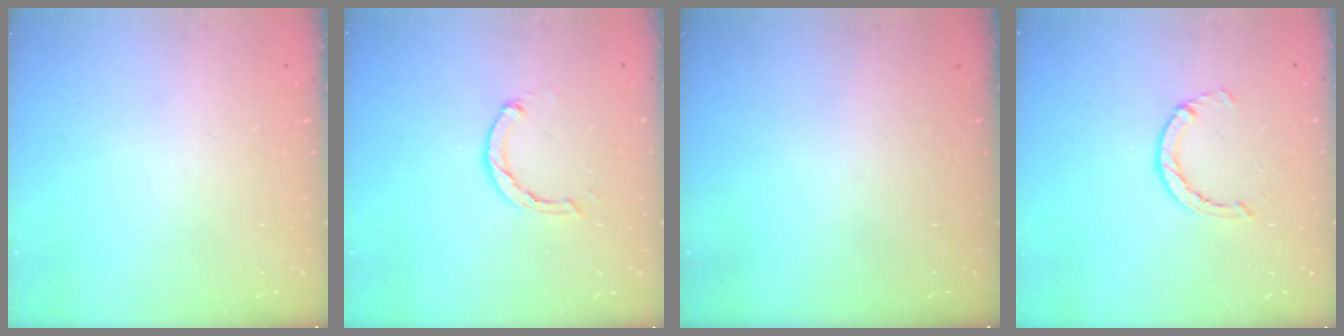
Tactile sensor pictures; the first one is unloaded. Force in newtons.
{"total": 2.1, "press": 2.1, "slide": 0.3}
{"total": 0.0}
{"total": 2.4, "press": 2.4, "slide": 0.4}